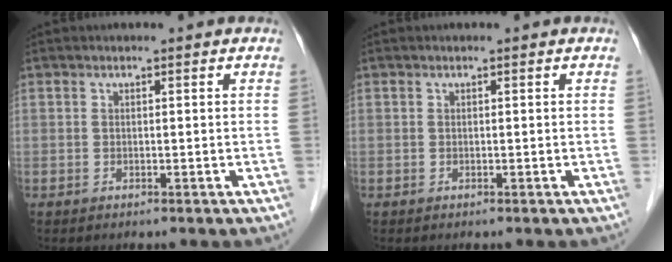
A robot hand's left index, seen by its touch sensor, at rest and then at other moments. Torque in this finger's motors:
{"motor_torque": [0.00, 0.00, 0.00, 0.00]}